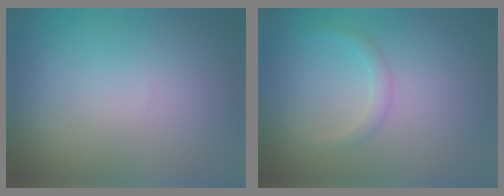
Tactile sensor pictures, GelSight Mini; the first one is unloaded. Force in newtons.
{"total": 1.2, "press": 1.2, "slide": 0.0}